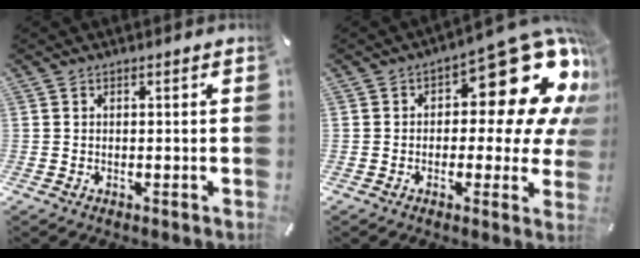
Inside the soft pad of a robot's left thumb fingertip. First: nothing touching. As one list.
[{"total": 20.1, "force": [8.3, 9.6, 15.6], "torque": [-0.188, -0.062, 0.135]}]